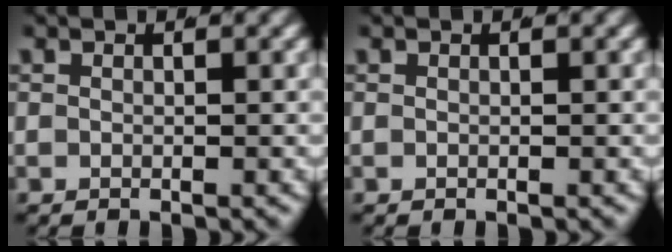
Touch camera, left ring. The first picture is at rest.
{"total": 0.0}